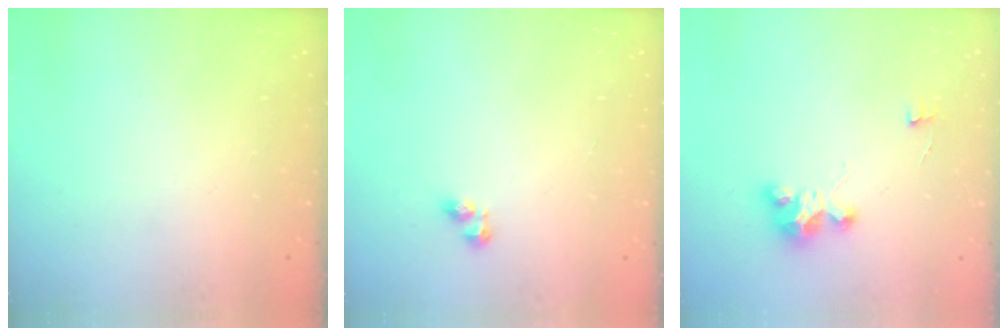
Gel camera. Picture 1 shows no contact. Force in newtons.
{"total": 2.8, "press": 2.8, "slide": 0.3}
{"total": 4.9, "press": 4.8, "slide": 0.2}